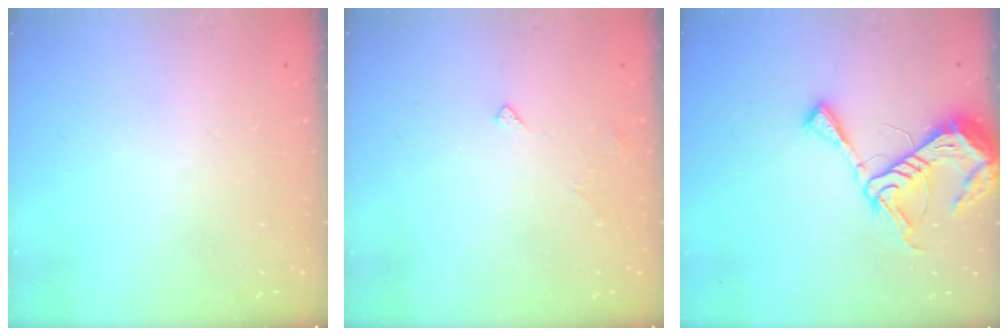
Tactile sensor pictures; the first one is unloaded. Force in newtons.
{"total": 3.5, "press": 3.5, "slide": 0.4}
{"total": 10.5, "press": 10.4, "slide": 1.1}